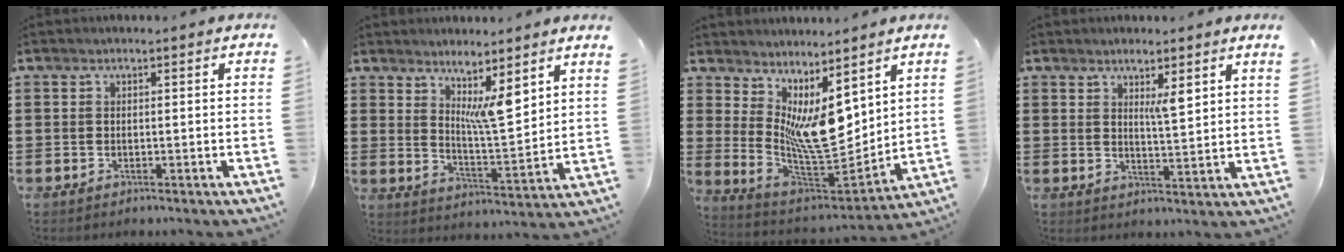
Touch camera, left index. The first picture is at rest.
{"total": 6.6, "force": [4.9, 0.5, 4.3], "torque": [-0.089, -0.028, 0.084]}
{"total": 9.1, "force": [4.1, 3.6, 7.3], "torque": [-0.144, -0.038, 0.076]}
{"total": 3.9, "force": [2.7, -0.1, 2.8], "torque": [-0.053, -0.010, 0.043]}